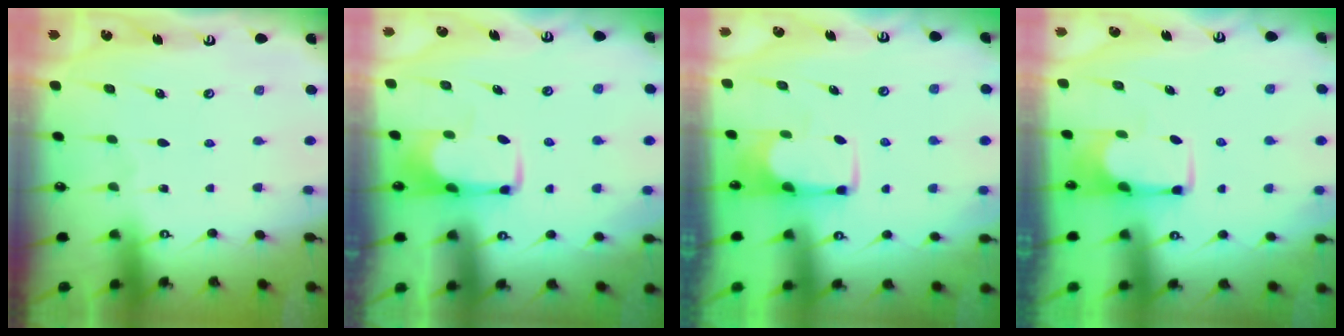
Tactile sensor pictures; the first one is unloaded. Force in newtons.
{"total": 1.9, "press": 1.9, "slide": 0.5}
{"total": 1.8, "press": 1.7, "slide": 0.5}
{"total": 1.8, "press": 1.7, "slide": 0.5}